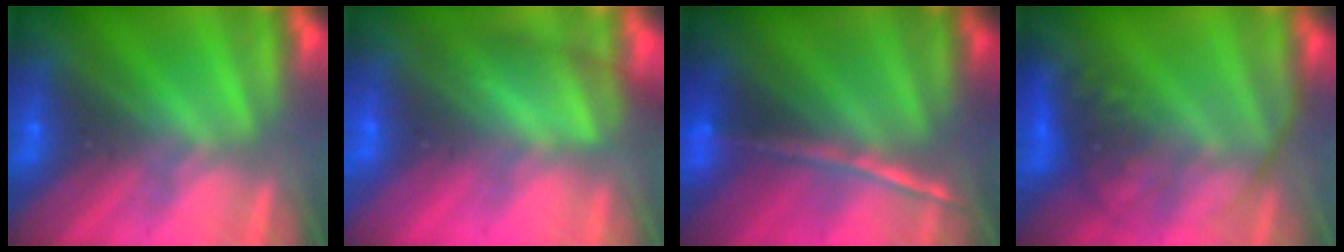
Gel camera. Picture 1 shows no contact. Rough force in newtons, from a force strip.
{"total": 8.6}
{"total": 1.5}
{"total": 9.4}